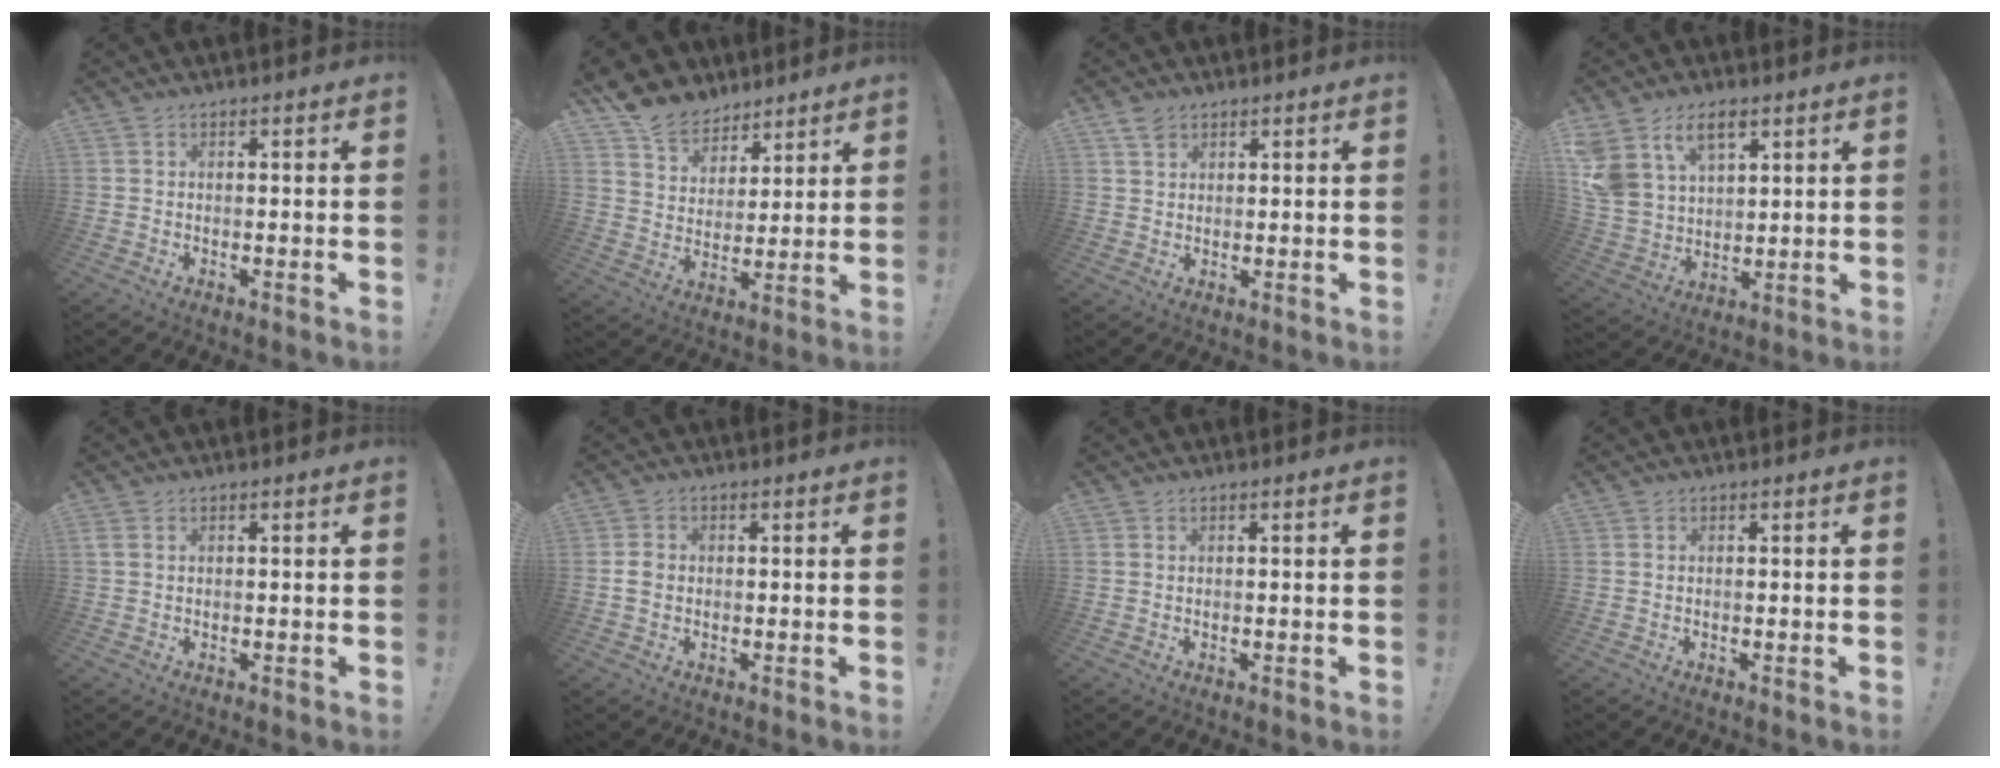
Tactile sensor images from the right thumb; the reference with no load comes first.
{"total": 11.2, "force": [8.8, 6.6, 2.0], "torque": [-0.043, -0.067, 0.173]}
{"total": 4.2, "force": [2.7, 2.9, 1.3], "torque": [-0.016, -0.010, 0.049]}
{"total": 12.9, "force": [7.2, 8.5, 6.6], "torque": [-0.142, -0.037, 0.142]}
{"total": 1.1, "force": [0.4, 0.7, 0.7], "torque": [-0.019, 0.005, 0.009]}
{"total": 2.5, "force": [-0.4, 2.1, 1.4], "torque": [-0.016, 0.006, -0.010]}
{"total": 0.0}
{"total": 0.0}